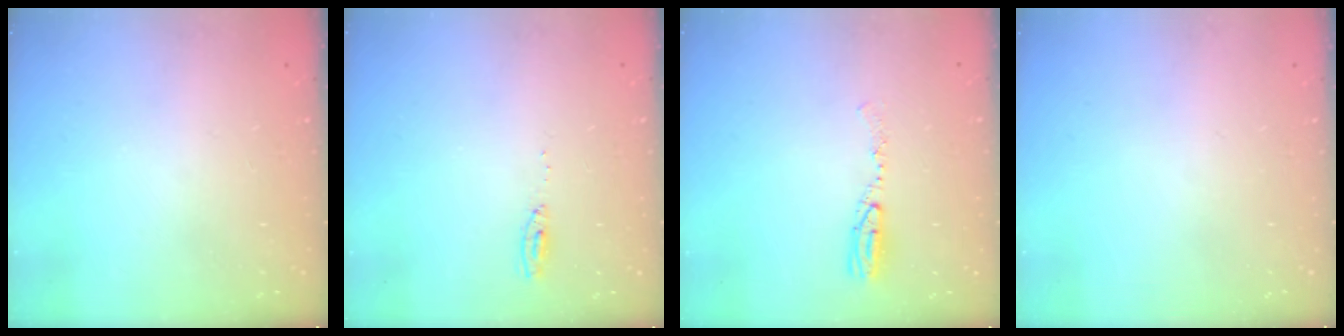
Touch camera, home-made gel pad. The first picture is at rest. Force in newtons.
{"total": 4.6, "press": 4.4, "slide": 1.3}
{"total": 6.3, "press": 6.0, "slide": 1.7}
{"total": 0.0}